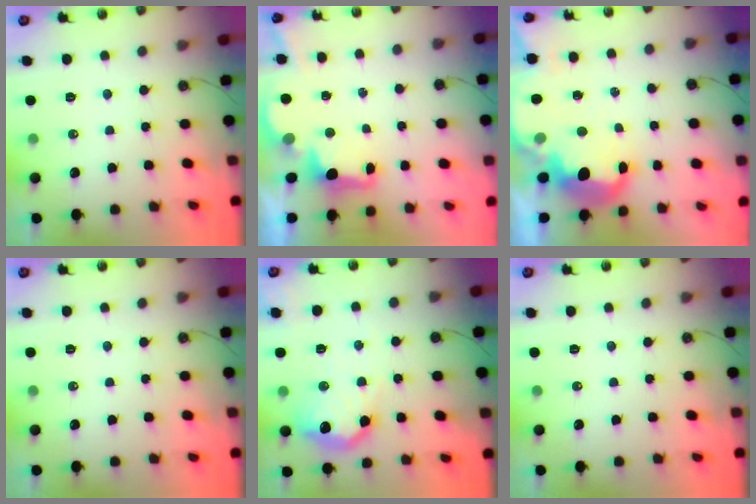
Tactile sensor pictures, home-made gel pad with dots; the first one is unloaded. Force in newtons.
{"total": 2.7, "press": 2.6, "slide": 0.8}
{"total": 12.3, "press": 12.2, "slide": 1.1}
{"total": 0.0}
{"total": 15.2, "press": 15.2, "slide": 1.0}
{"total": 0.0}